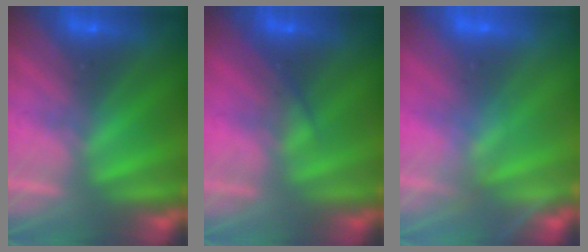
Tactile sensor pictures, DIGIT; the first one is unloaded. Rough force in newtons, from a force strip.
{"total": 2.3}
{"total": 3.0}